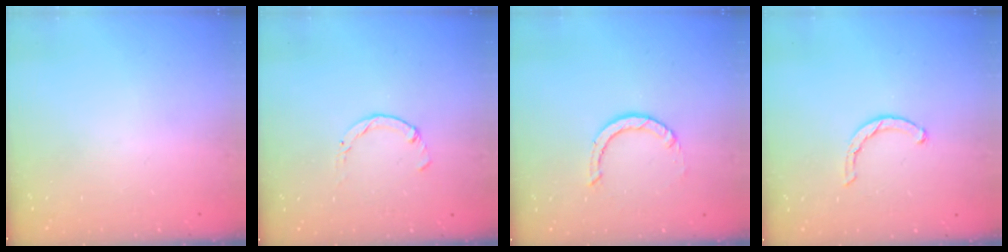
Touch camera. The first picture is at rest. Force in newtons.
{"total": 0.0}
{"total": 3.6, "press": 3.5, "slide": 0.3}
{"total": 1.9, "press": 1.9, "slide": 0.3}